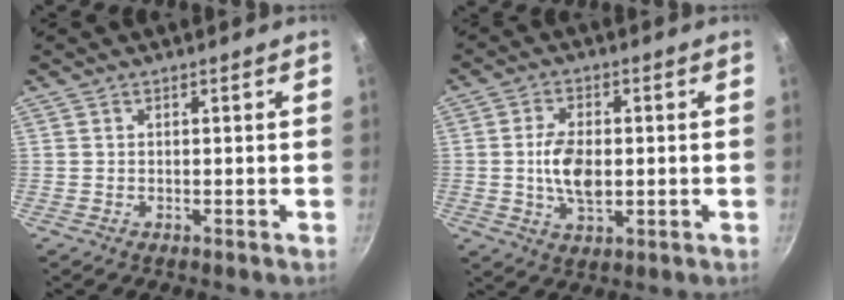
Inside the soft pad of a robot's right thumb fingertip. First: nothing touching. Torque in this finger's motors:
{"motor_torque": [1.26, 1.11, 1.27, -0.81, 0.11]}